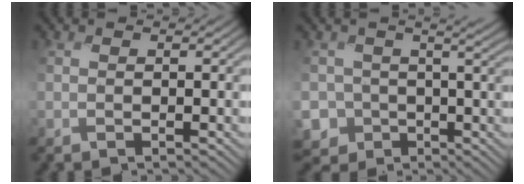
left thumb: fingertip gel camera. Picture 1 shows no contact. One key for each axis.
{"total": 3.8, "fx": -0.2, "fy": 3.8, "fz": 0.4, "tx": -0.012, "ty": -0.021, "tz": -0.021}